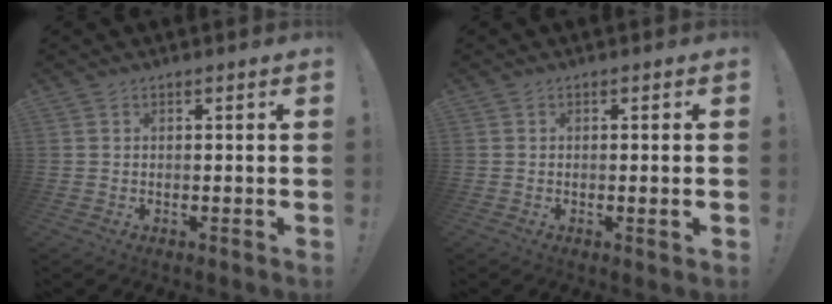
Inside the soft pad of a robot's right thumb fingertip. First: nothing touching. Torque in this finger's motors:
{"motor_torque": [0.21, 0.15, -0.05, -0.16, 0.01]}